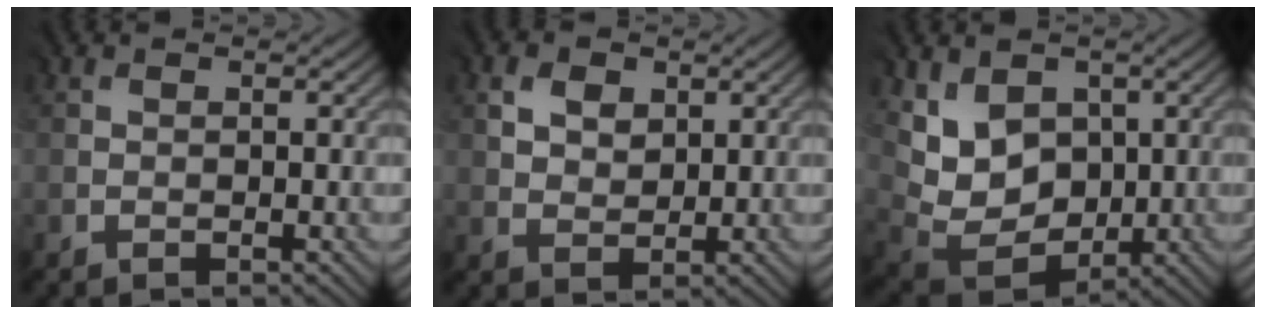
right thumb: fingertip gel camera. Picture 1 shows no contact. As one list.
[{"total": 3.3, "force": [1.7, 2.4, 1.4], "torque": [-0.029, 0.000, 0.032]}, {"total": 8.1, "force": [2.6, 6.2, 4.5], "torque": [-0.120, -0.012, 0.054]}]